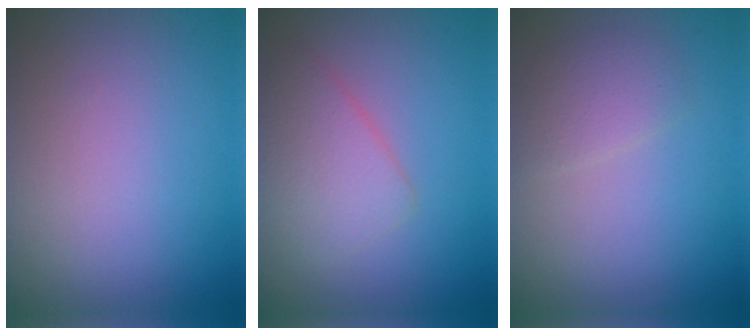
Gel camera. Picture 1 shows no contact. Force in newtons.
{"total": 3.4, "press": 3.4, "slide": 0.0}
{"total": 2.0, "press": 2.0, "slide": 0.1}